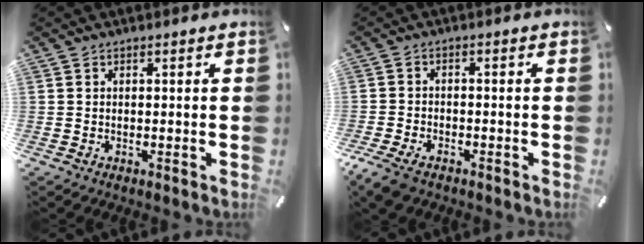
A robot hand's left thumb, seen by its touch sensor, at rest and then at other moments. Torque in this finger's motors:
{"motor_torque": [0.03, 1.08, 0.78, 0.71, 0.10]}